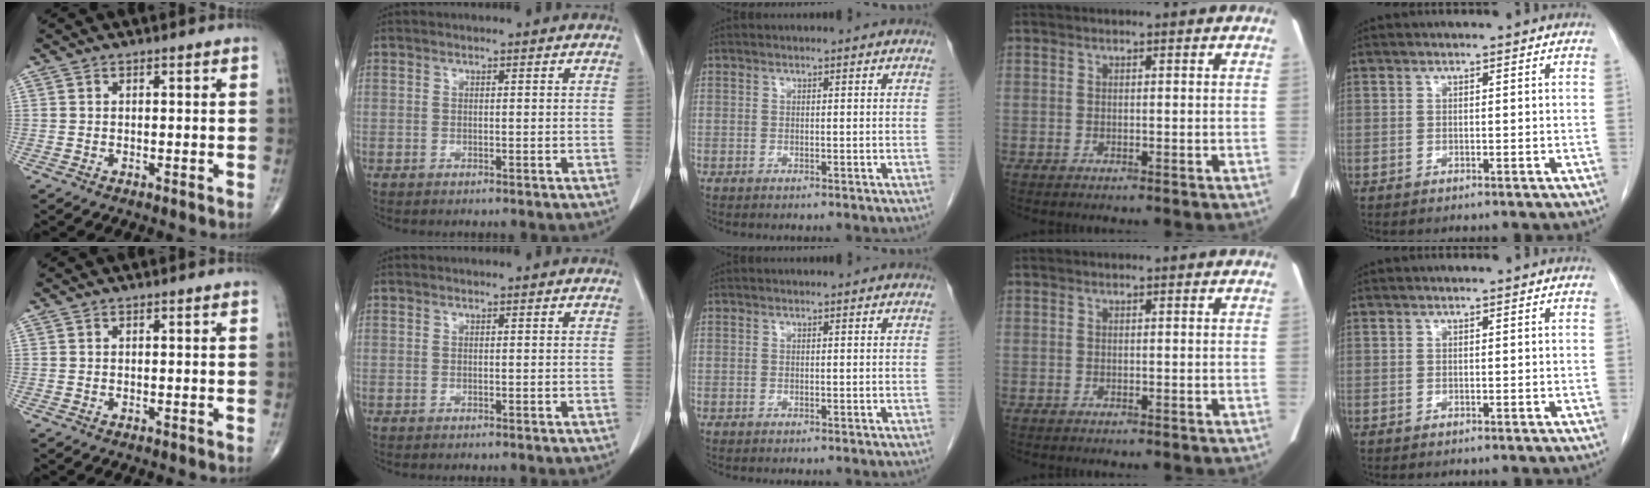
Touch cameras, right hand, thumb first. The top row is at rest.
{}